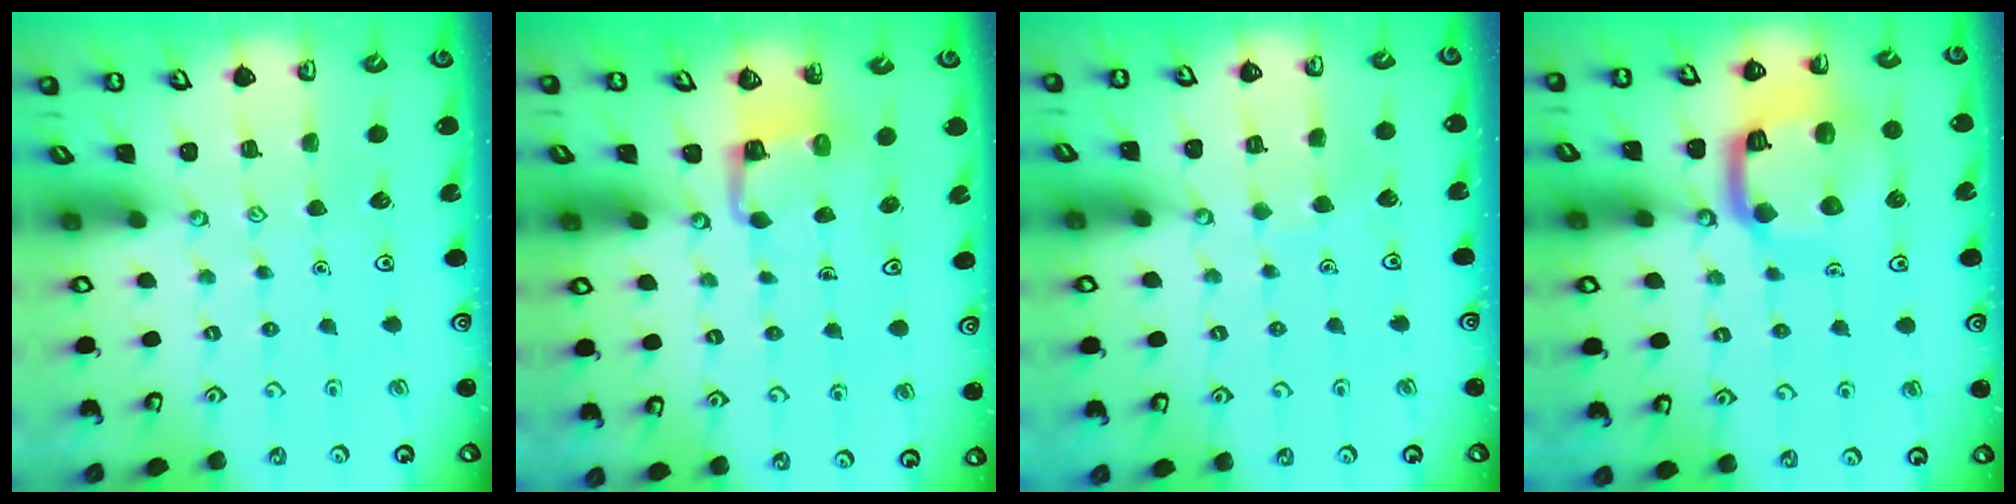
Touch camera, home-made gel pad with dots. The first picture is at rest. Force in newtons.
{"total": 3.9, "press": 3.9, "slide": 0.1}
{"total": 3.9, "press": 3.9, "slide": 0.3}
{"total": 16.6, "press": 16.5, "slide": 1.8}